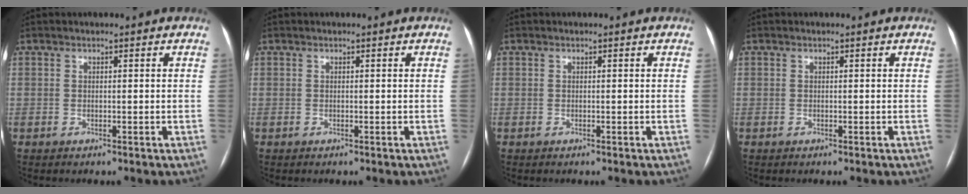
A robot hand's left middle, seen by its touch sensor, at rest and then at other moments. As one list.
[{"total": 0.0}, {"total": 0.0}, {"total": 0.0}]